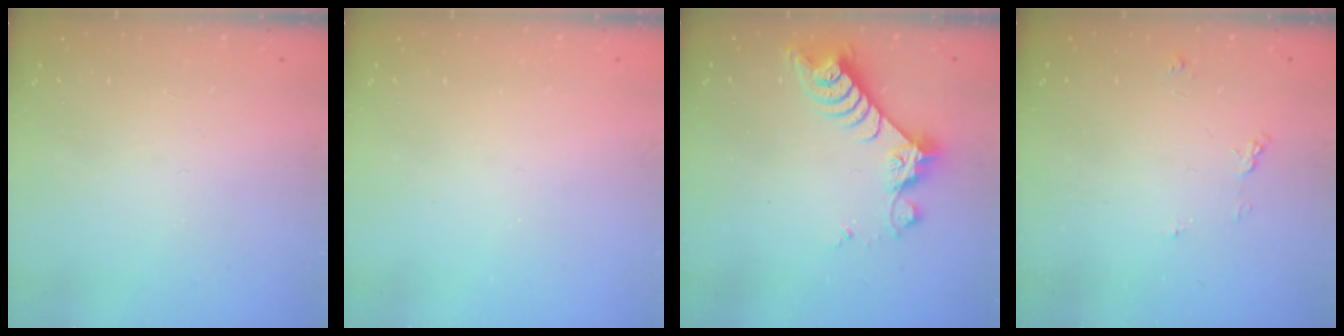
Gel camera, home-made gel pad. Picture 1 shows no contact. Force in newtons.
{"total": 0.0}
{"total": 8.1, "press": 8.1, "slide": 0.7}
{"total": 4.3, "press": 4.3, "slide": 0.4}